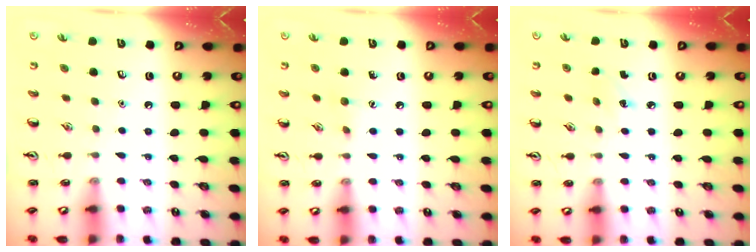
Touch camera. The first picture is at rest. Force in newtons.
{"total": 4.7, "press": 4.5, "slide": 1.3}
{"total": 2.4, "press": 2.3, "slide": 0.9}